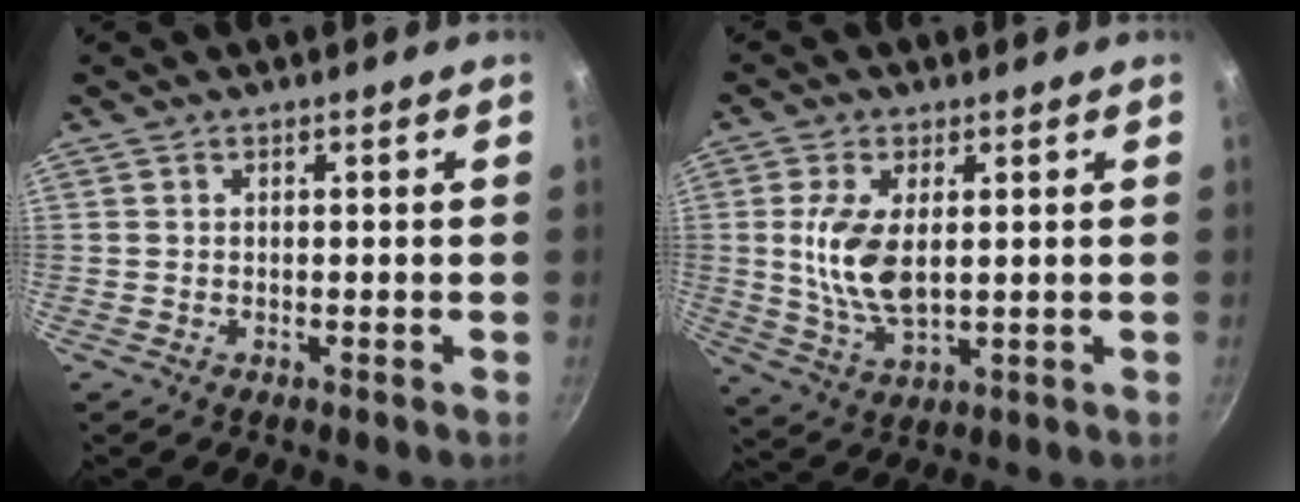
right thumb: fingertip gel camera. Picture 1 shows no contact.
{"total": 9.9, "force": [1.3, 4.9, 8.5], "torque": [-0.167, -0.009, 0.031]}